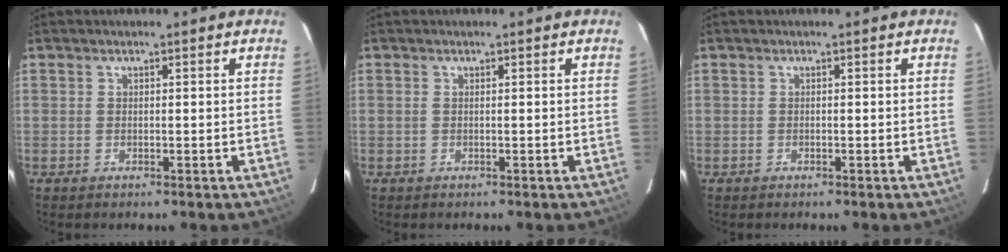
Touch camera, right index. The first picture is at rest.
{"total": 0.0}
{"total": 0.0}